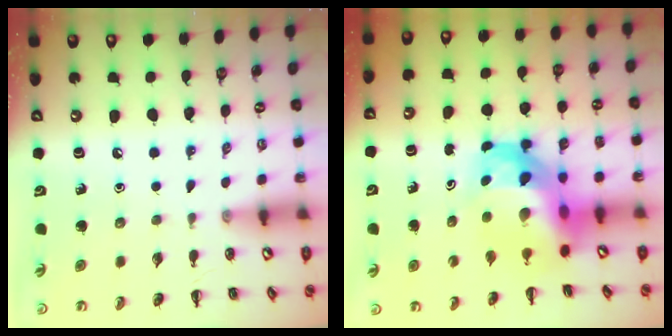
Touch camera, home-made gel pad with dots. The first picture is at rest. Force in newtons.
{"total": 10.8, "press": 10.4, "slide": 2.9}